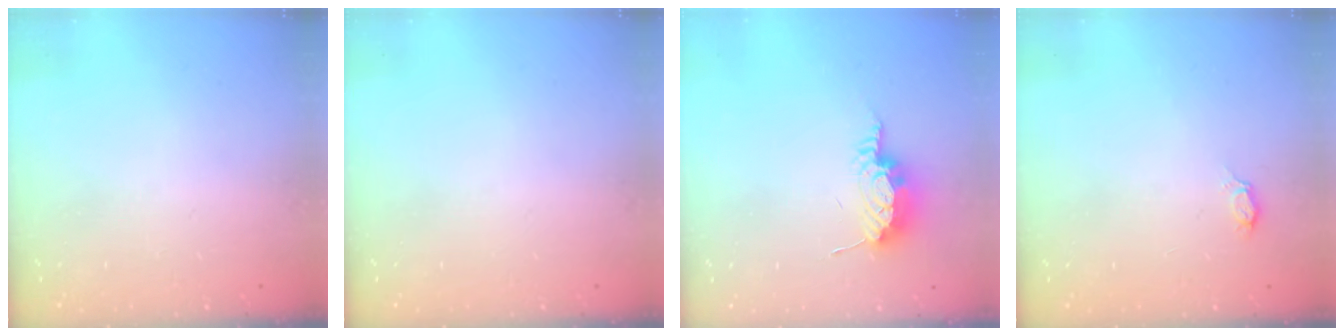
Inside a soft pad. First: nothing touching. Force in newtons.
{"total": 0.0}
{"total": 8.5, "press": 8.4, "slide": 0.9}
{"total": 2.8, "press": 2.8, "slide": 0.3}